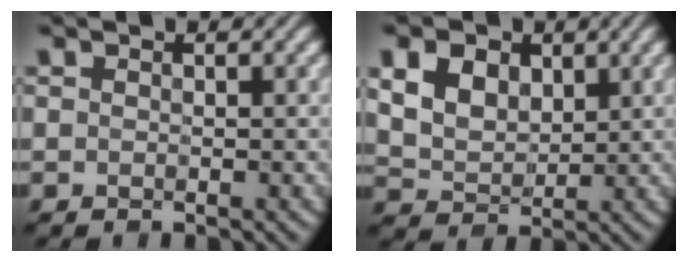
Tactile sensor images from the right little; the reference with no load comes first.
{"total": 5.3, "force": [1.7, 3.8, 3.2], "torque": [-0.090, 0.003, 0.028]}